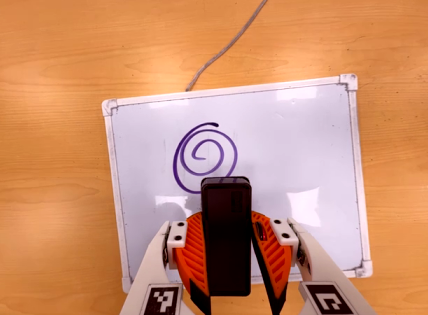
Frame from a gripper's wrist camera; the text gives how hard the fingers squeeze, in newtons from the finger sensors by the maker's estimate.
{"total": 6.7, "left": 5.4, "right": 8.0}